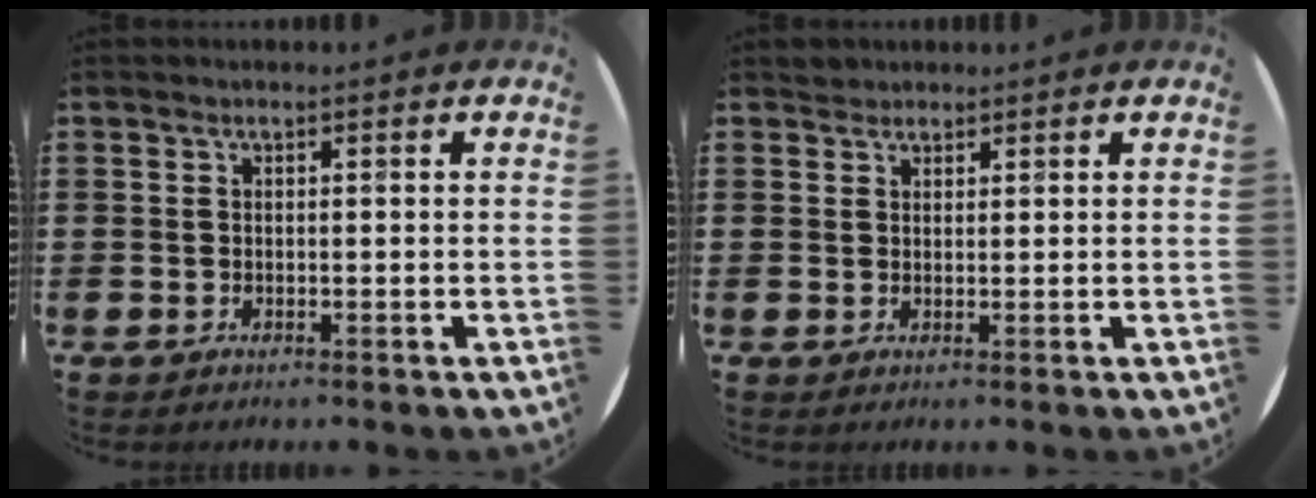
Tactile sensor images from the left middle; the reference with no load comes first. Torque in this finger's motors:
{"motor_torque": [0.16, -0.09, -0.02, -0.01]}